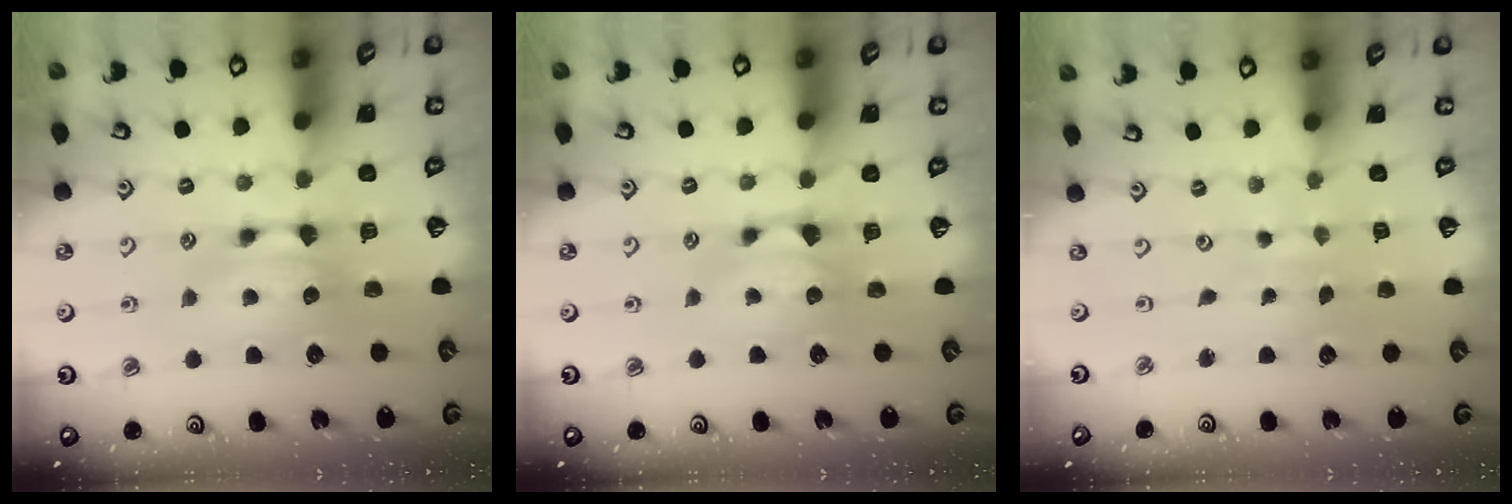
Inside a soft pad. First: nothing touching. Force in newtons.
{"total": 0.8, "press": 0.3, "slide": 0.7}
{"total": 5.7, "press": 5.7, "slide": 0.3}